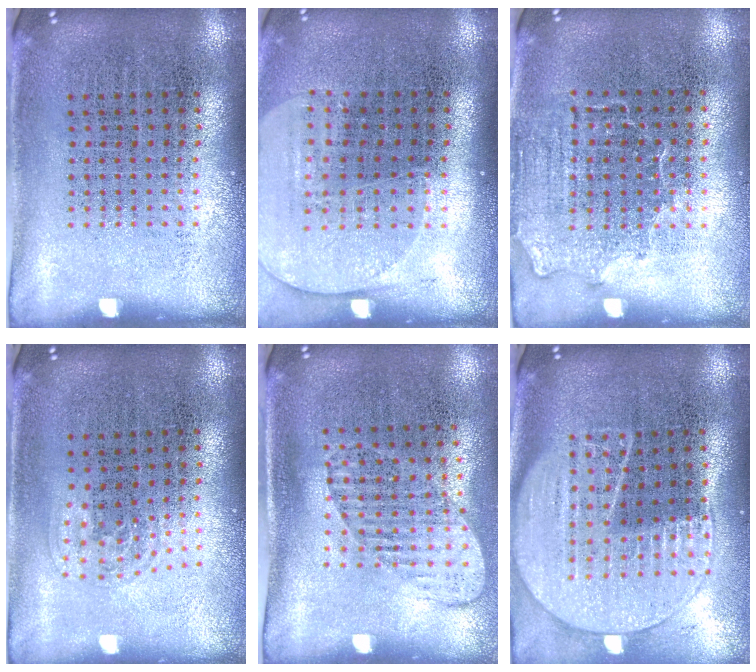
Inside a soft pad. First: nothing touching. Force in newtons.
{"total": 1.5, "press": 1.4, "slide": 0.6}
{"total": 1.4, "press": 1.2, "slide": 0.7}
{"total": 0.9, "press": 0.7, "slide": 0.6}
{"total": 1.5, "press": 1.2, "slide": 0.8}
{"total": 2.0, "press": 1.8, "slide": 0.8}